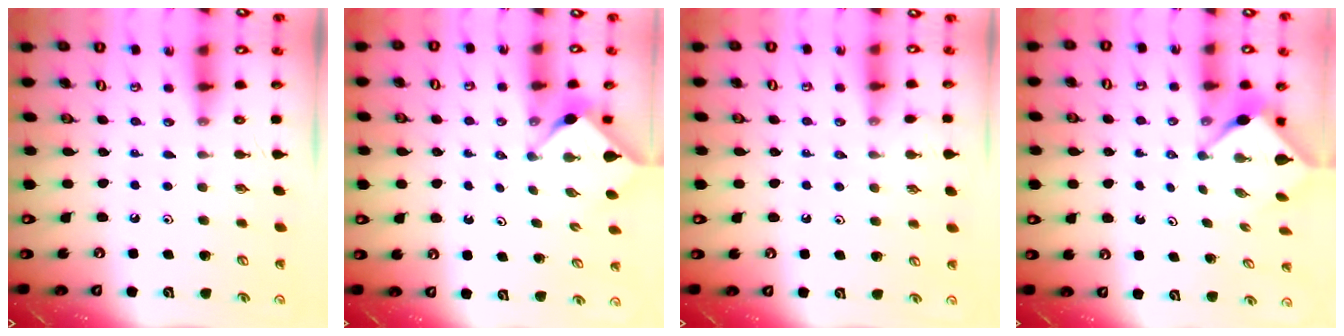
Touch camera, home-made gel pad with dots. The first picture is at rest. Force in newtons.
{"total": 3.1, "press": 3.1, "slide": 0.3}
{"total": 4.9, "press": 4.8, "slide": 0.8}
{"total": 3.0, "press": 3.0, "slide": 0.2}